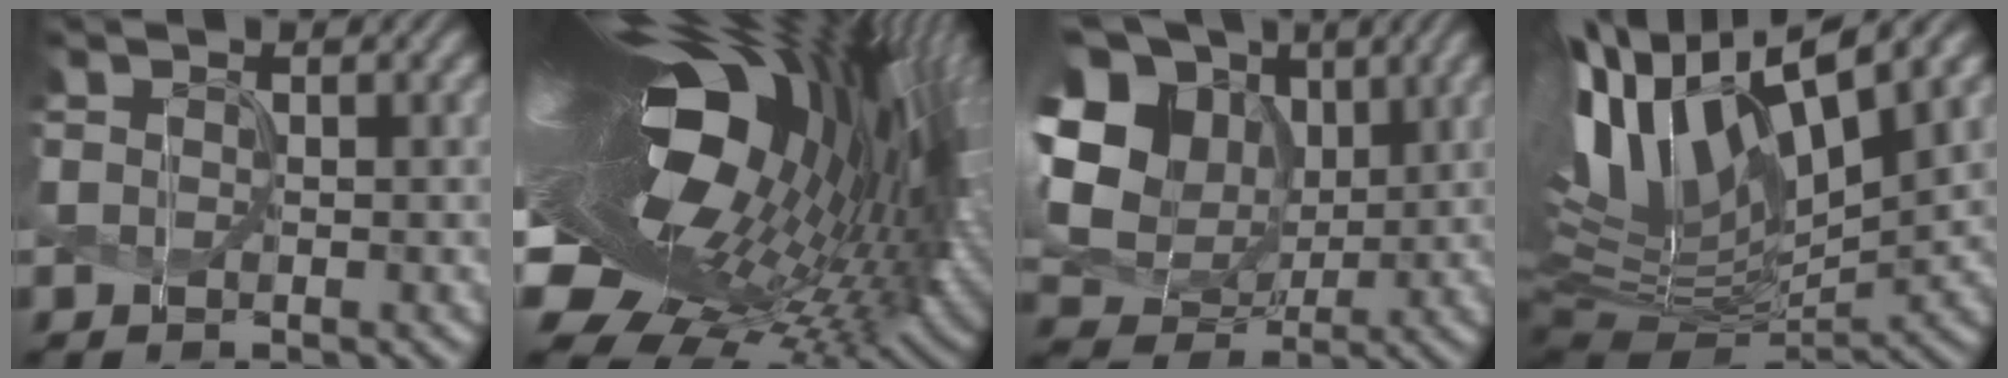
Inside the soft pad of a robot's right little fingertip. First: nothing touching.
{"total": 22.0, "force": [3.7, 10.8, 18.8], "torque": [-0.345, -0.021, 0.052]}
{"total": 15.2, "force": [4.3, 11.9, 8.4], "torque": [-0.213, 0.026, 0.082]}
{"total": 14.6, "force": [5.3, 5.8, 12.3], "torque": [-0.249, 0.023, 0.093]}